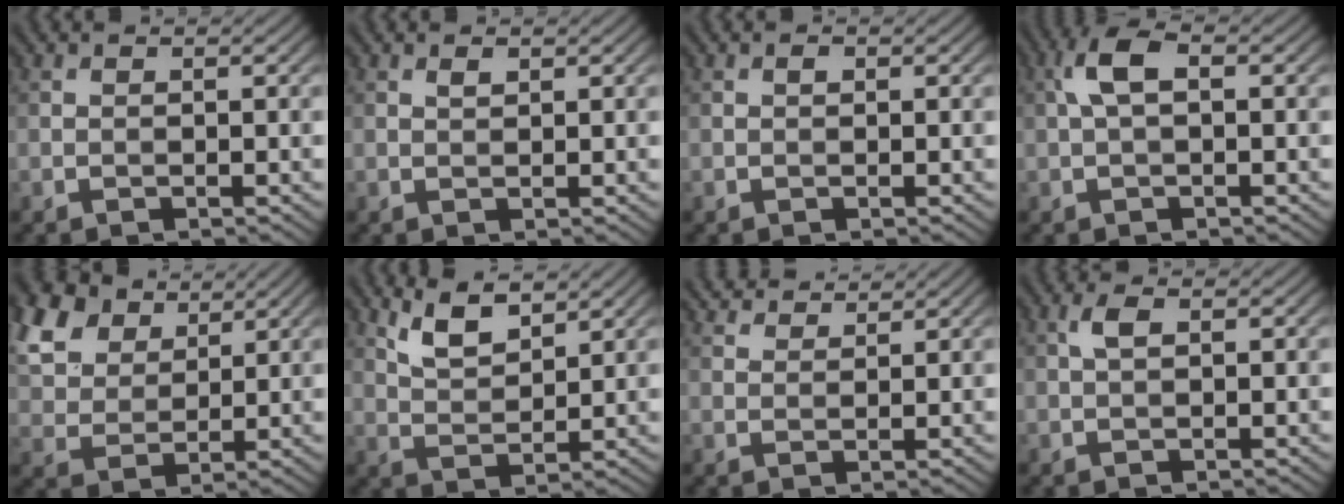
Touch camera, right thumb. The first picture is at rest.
{"total": 0.8, "force": [0.5, 0.3, 0.5], "torque": [-0.012, -0.001, 0.011]}
{"total": 0.6, "force": [0.2, 0.4, 0.4], "torque": [-0.003, -0.001, 0.001]}
{"total": 4.0, "force": [0.5, 1.7, 3.6], "torque": [-0.081, 0.015, 0.006]}
{"total": 10.9, "force": [6.3, 6.6, 5.9], "torque": [-0.175, 0.027, 0.117]}
{"total": 5.0, "force": [3.6, 1.7, 3.1], "torque": [-0.077, -0.001, 0.078]}
{"total": 3.6, "force": [3.3, 0.7, 1.2], "torque": [-0.033, 0.007, 0.065]}
{"total": 1.8, "force": [0.5, 0.8, 1.6], "torque": [-0.037, 0.007, 0.008]}